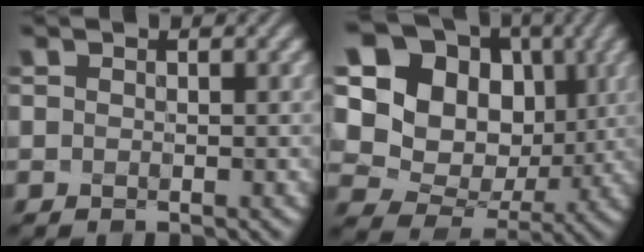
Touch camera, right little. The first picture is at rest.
{"total": 15.5, "force": [3.9, 13.3, 7.0], "torque": [-0.162, 0.025, 0.063]}